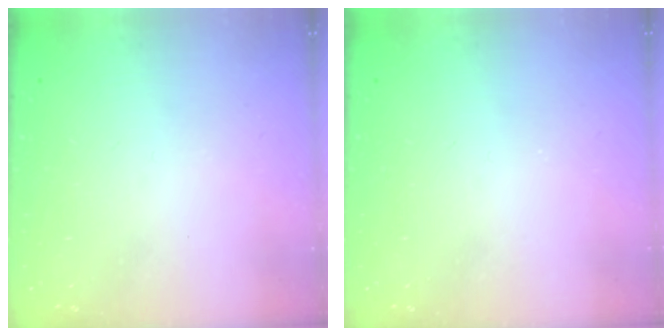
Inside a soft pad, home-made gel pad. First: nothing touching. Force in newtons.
{"total": 2.2, "press": 2.1, "slide": 0.4}